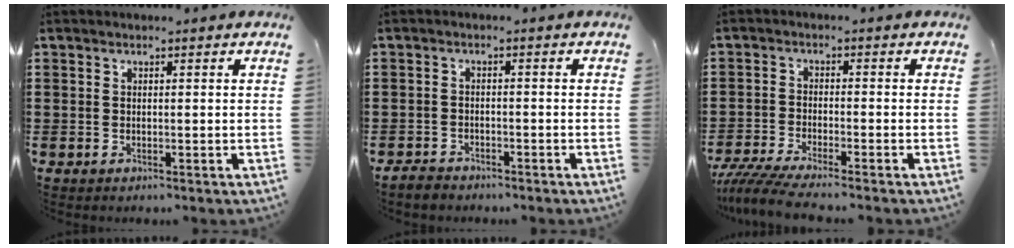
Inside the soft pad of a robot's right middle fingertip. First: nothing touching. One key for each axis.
{"total": 1.7, "fx": -1.6, "fy": 0.5, "fz": 0.1, "tx": -0.007, "ty": 0.005, "tz": -0.035}
{"total": 4.2, "fx": -3.8, "fy": -0.2, "fz": 1.7, "tx": -0.050, "ty": -0.018, "tz": -0.080}